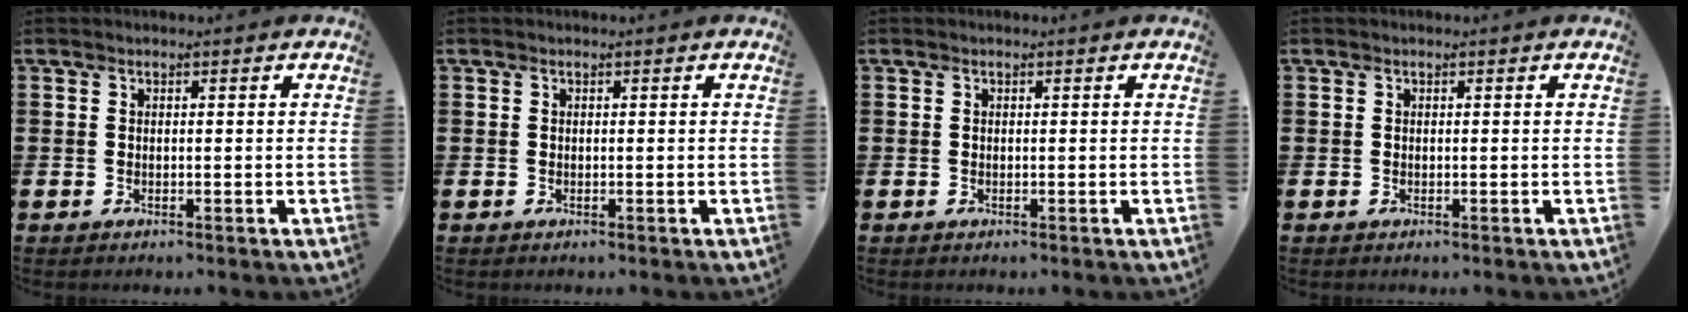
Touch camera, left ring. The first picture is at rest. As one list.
[{"total": 0.0}, {"total": 0.0}, {"total": 0.0}]